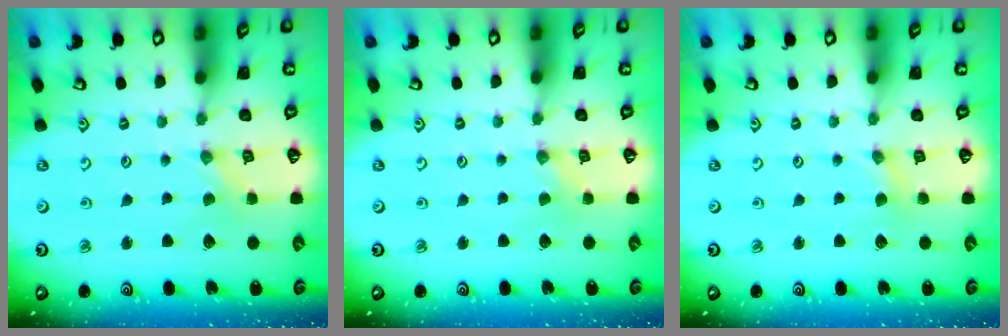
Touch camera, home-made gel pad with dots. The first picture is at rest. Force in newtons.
{"total": 0.9, "press": 0.9, "slide": 0.2}
{"total": 0.9, "press": 0.9, "slide": 0.2}